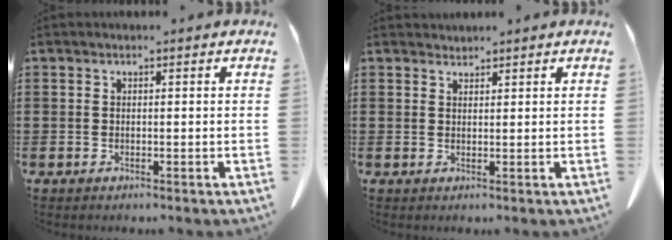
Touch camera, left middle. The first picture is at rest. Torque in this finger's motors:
{"motor_torque": [-0.93, 0.78, -0.01, -0.01]}